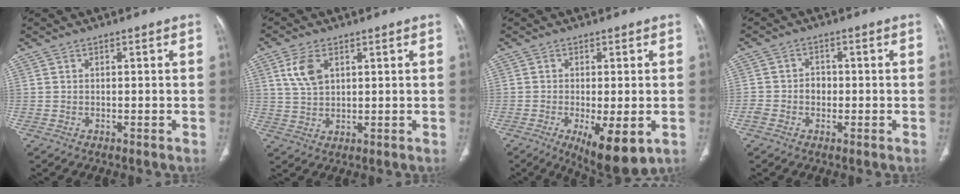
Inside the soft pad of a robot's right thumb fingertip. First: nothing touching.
{"total": 6.2, "force": [2.5, 3.6, 4.4], "torque": [-0.089, -0.004, 0.054]}
{"total": 10.6, "force": [-3.7, 3.5, 9.3], "torque": [-0.140, -0.017, -0.048]}
{"total": 3.6, "force": [-0.7, 3.0, 1.9], "torque": [-0.020, 0.015, -0.016]}